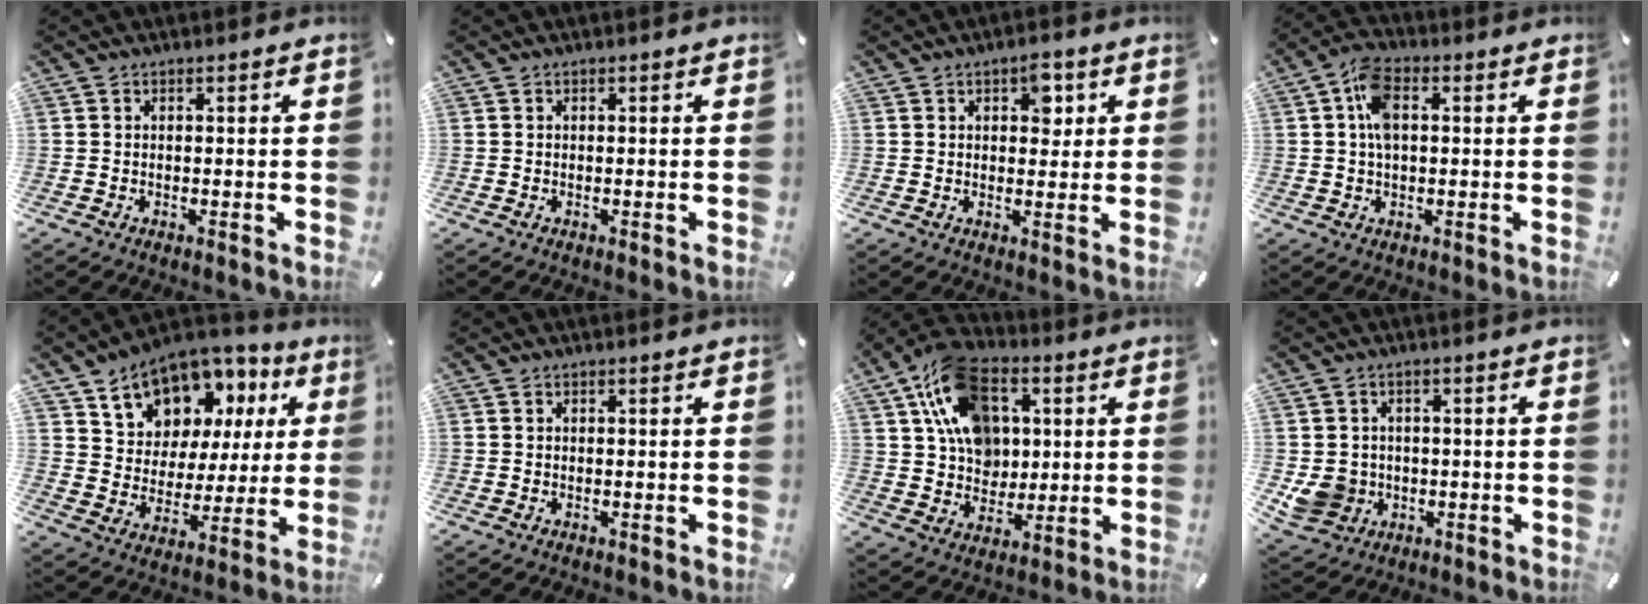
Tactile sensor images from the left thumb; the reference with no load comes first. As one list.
[{"total": 0.0}, {"total": 5.1, "force": [2.2, 3.2, 3.4], "torque": [-0.024, -0.011, 0.027]}, {"total": 6.9, "force": [1.3, 4.0, 5.5], "torque": [-0.117, 0.005, 0.018]}, {"total": 12.5, "force": [8.6, 8.5, 3.1], "torque": [-0.072, -0.066, 0.159]}, {"total": 0.0}, {"total": 16.4, "force": [5.7, 12.3, 9.1], "torque": [-0.160, -0.014, 0.107]}, {"total": 7.2, "force": [-0.8, 6.8, 2.3], "torque": [-0.061, 0.004, -0.014]}]